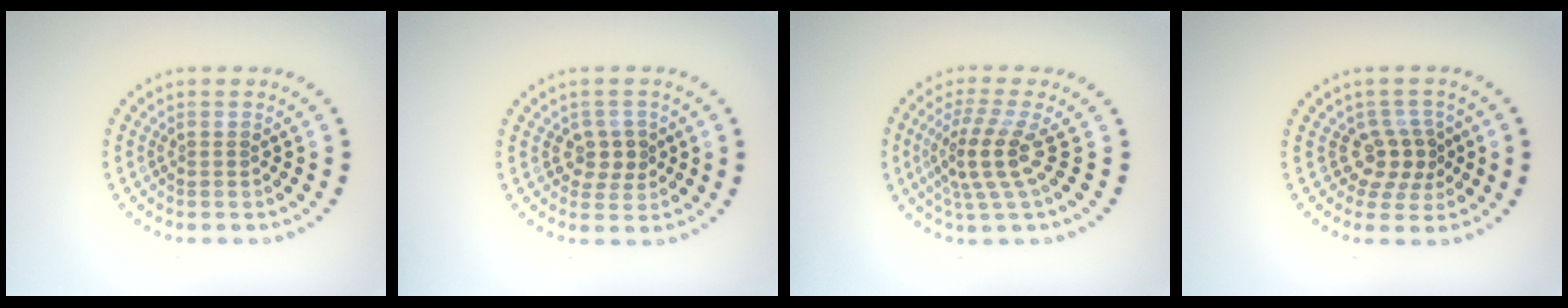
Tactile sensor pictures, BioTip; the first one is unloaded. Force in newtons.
{"total": 2.2, "press": 2.1, "slide": 0.6}
{"total": 3.7, "press": 2.7, "slide": 2.6}
{"total": 2.9, "press": 2.3, "slide": 1.7}